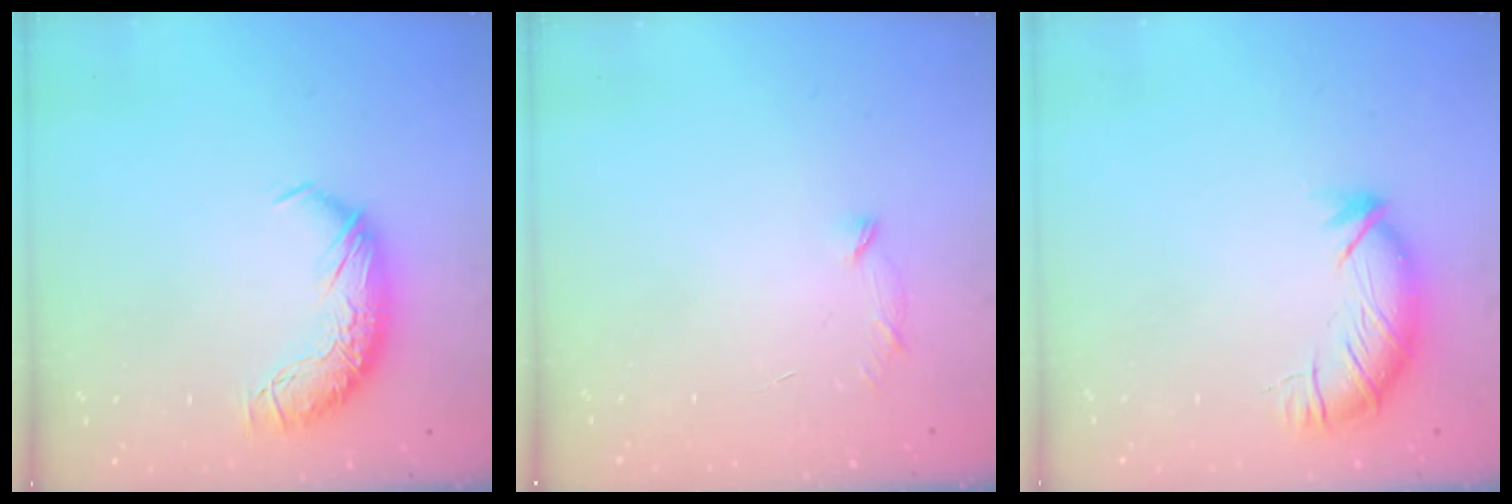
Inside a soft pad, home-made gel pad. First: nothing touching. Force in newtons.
{"total": 6.5, "press": 6.4, "slide": 1.2}
{"total": 3.6, "press": 3.6, "slide": 0.7}